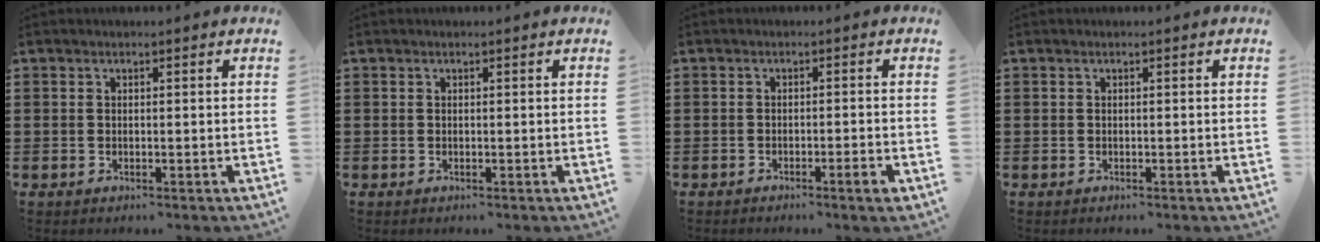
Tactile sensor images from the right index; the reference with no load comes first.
{"total": 0.0}
{"total": 2.5, "force": [-1.5, 0.0, 2.0], "torque": [-0.032, -0.007, -0.024]}
{"total": 0.0}